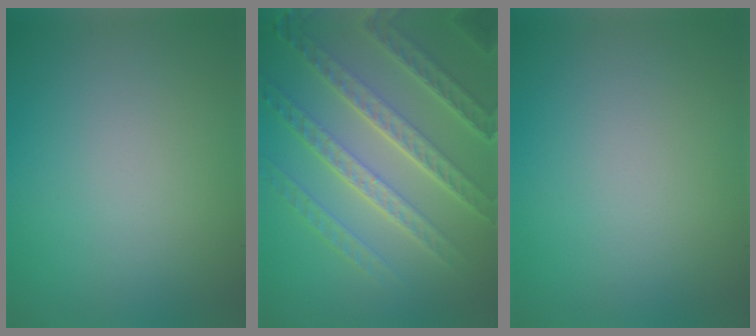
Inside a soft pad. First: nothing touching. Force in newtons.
{"total": 8.4, "press": 5.9, "slide": 6.0}
{"total": 0.0}